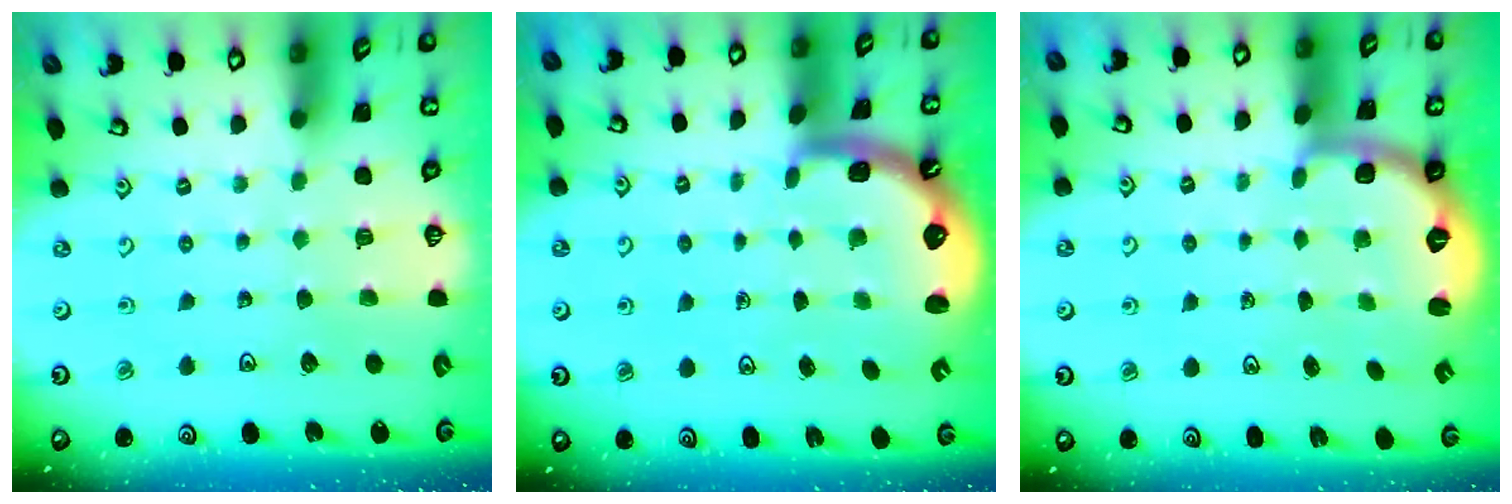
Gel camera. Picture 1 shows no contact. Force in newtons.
{"total": 1.5, "press": 1.3, "slide": 0.6}
{"total": 2.6, "press": 1.6, "slide": 2.1}